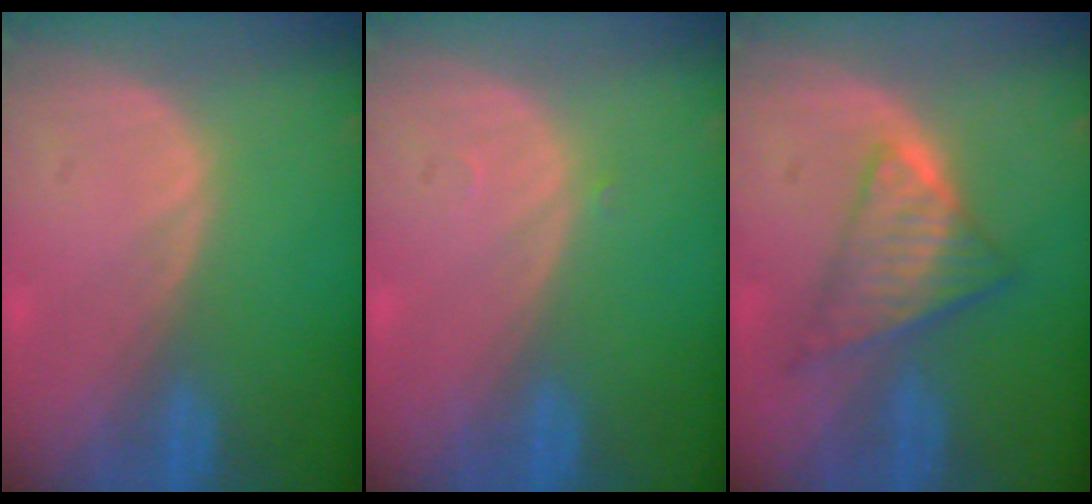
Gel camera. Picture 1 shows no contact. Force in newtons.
{"total": 0.5, "press": 0.4, "slide": 0.3}
{"total": 6.9, "press": 6.1, "slide": 3.2}